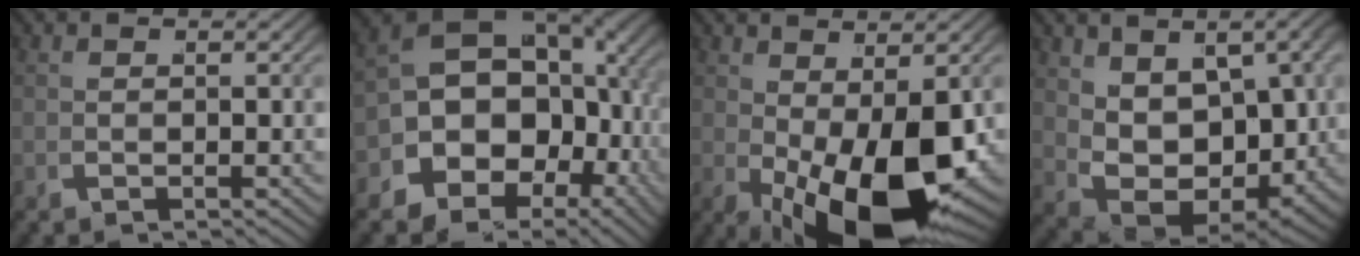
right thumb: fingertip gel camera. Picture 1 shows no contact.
{"total": 14.4, "force": [-0.9, 10.6, 9.8], "torque": [-0.188, -0.045, 0.005]}
{"total": 11.6, "force": [-1.8, 5.4, 10.1], "torque": [-0.174, -0.041, 0.001]}
{"total": 9.8, "force": [0.2, 6.3, 7.5], "torque": [-0.158, -0.039, 0.026]}